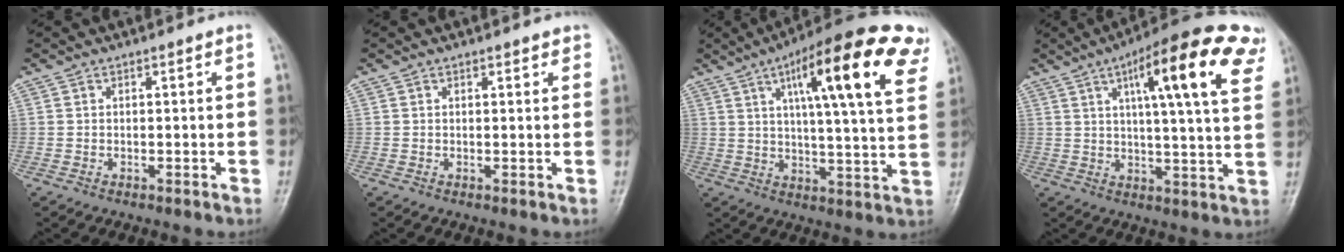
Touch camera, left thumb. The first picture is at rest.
{"total": 1.5, "force": [1.1, 0.7, 0.7], "torque": [0.001, -0.003, 0.010]}
{"total": 22.6, "force": [10.2, 4.7, 19.6], "torque": [-0.259, -0.009, 0.140]}
{"total": 19.8, "force": [8.9, 4.0, 17.2], "torque": [-0.220, -0.008, 0.117]}